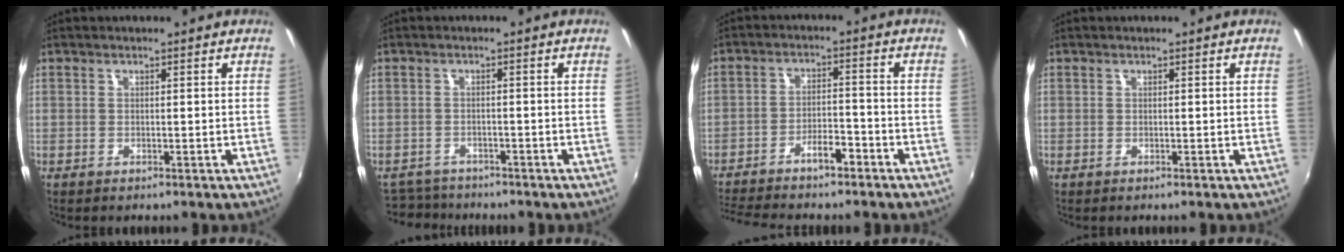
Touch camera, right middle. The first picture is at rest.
{"total": 4.5, "force": [-4.2, 1.6, 0.3], "torque": [-0.021, -0.004, -0.072]}
{"total": 7.7, "force": [-6.4, 1.4, 4.1], "torque": [-0.085, 0.009, -0.108]}
{"total": 0.0}